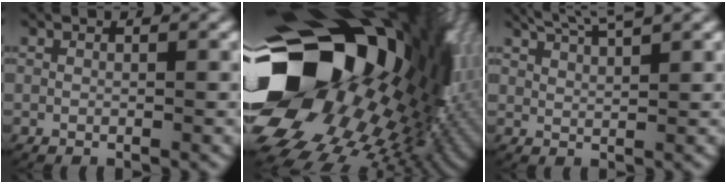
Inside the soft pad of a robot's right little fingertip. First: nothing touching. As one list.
[{"total": 33.5, "force": [2.2, 21.8, 25.4], "torque": [-0.378, -0.029, 0.037]}, {"total": 4.5, "force": [3.8, 1.1, 2.0], "torque": [-0.034, 0.007, 0.064]}]